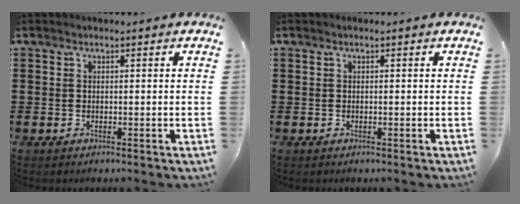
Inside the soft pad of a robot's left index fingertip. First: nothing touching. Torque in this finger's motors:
{"motor_torque": [0.04, -0.09, 0.02, 0.01]}